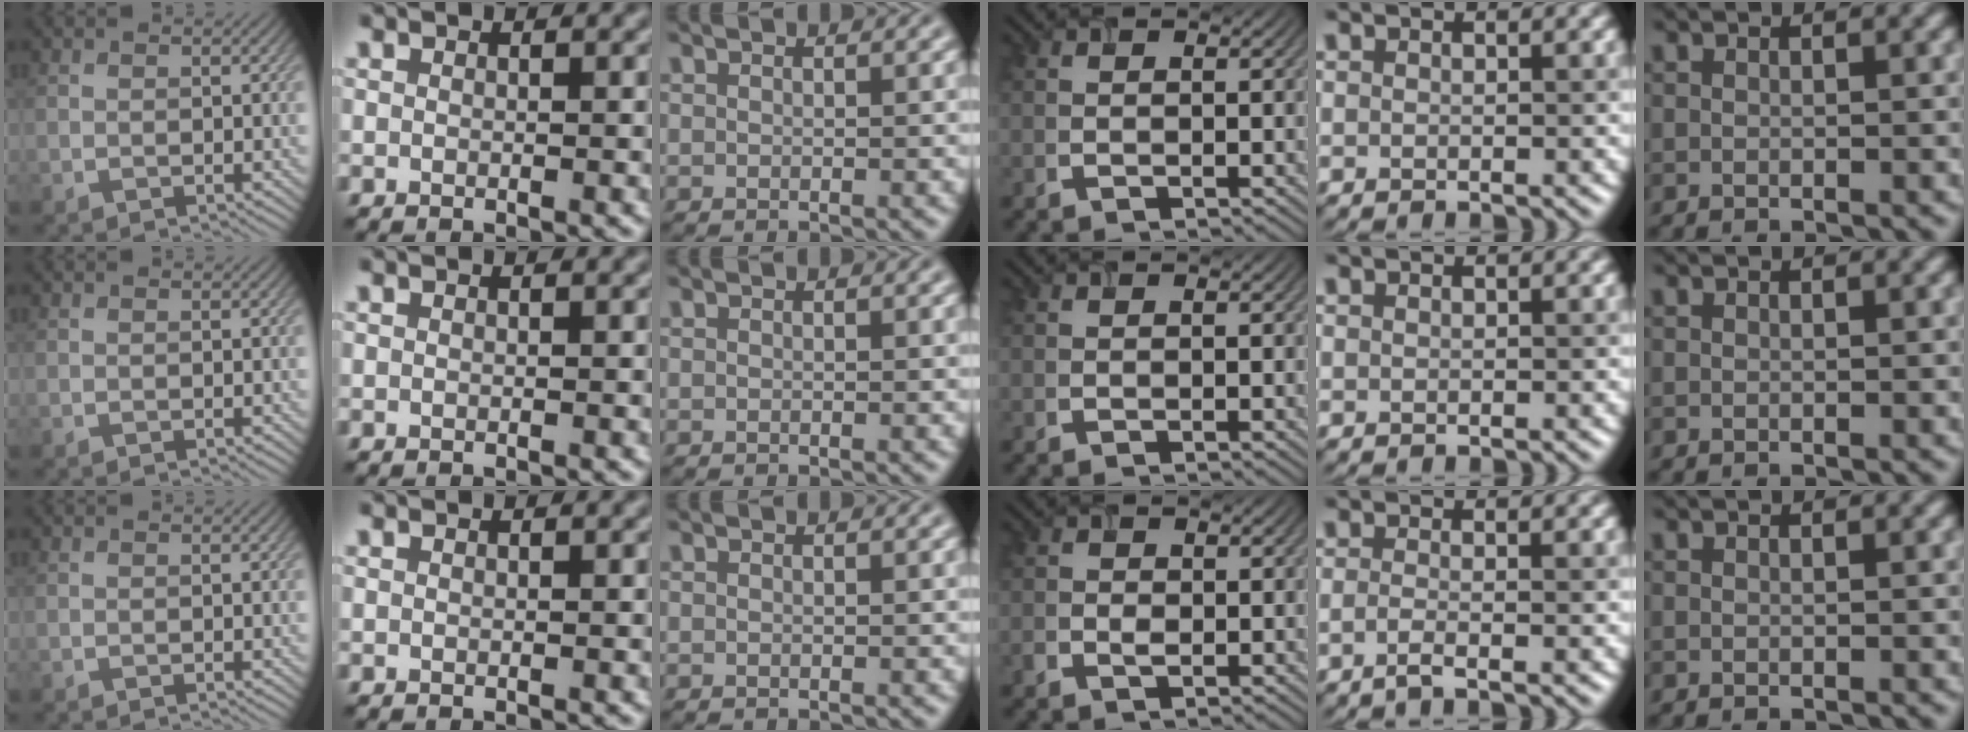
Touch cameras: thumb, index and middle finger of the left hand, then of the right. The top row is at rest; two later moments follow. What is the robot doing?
{"motion": "insert", "object": "airpods case & airpods"}